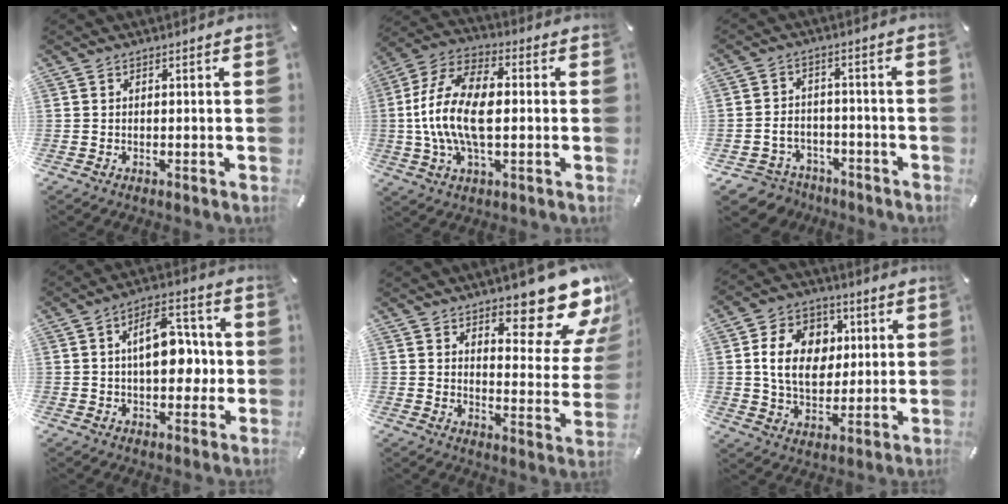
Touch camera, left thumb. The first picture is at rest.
{"total": 15.4, "force": [-0.9, 8.3, 13.0], "torque": [-0.270, 0.005, -0.014]}
{"total": 5.7, "force": [-3.4, 4.4, 1.1], "torque": [-0.030, 0.019, -0.068]}
{"total": 13.4, "force": [0.6, 8.0, 10.7], "torque": [-0.142, 0.004, 0.007]}
{"total": 15.9, "force": [12.1, 5.8, 8.5], "torque": [-0.100, -0.109, 0.199]}
{"total": 13.2, "force": [2.6, 10.3, 7.8], "torque": [-0.135, 0.014, 0.049]}